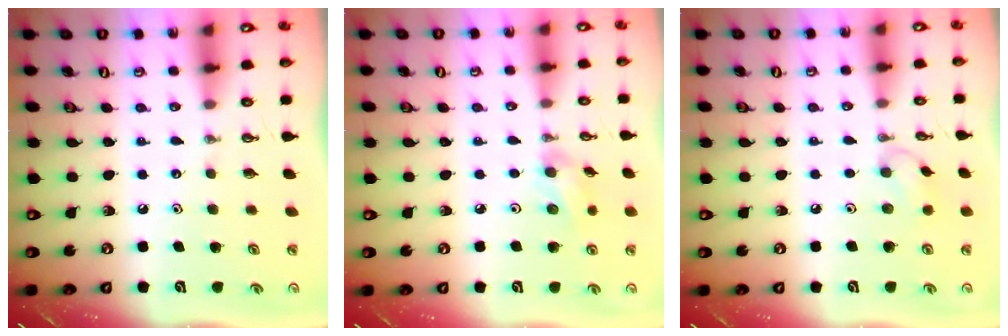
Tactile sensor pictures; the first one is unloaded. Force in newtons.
{"total": 7.0, "press": 6.6, "slide": 2.5}
{"total": 6.8, "press": 6.8, "slide": 0.7}